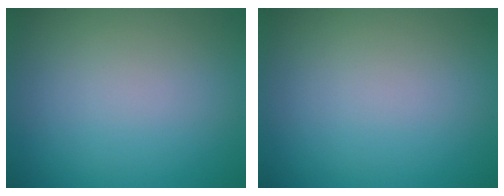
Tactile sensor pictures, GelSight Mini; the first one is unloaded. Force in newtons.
{"total": 0.0}